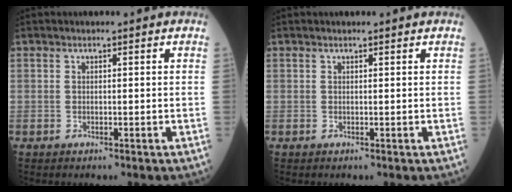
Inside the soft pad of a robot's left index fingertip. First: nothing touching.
{"total": 0.0}